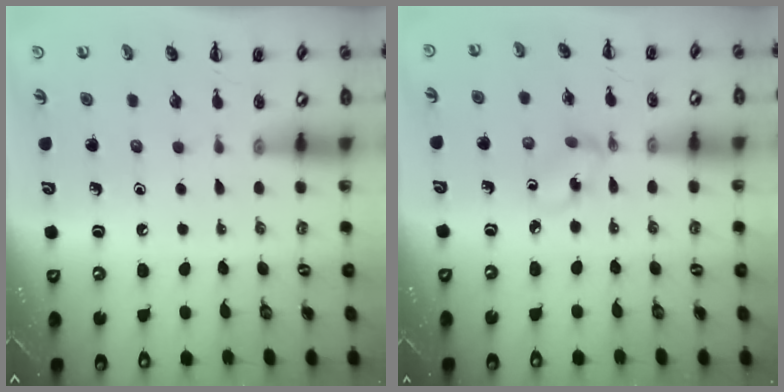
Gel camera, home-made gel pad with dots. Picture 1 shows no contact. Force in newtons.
{"total": 1.8, "press": 1.7, "slide": 0.6}